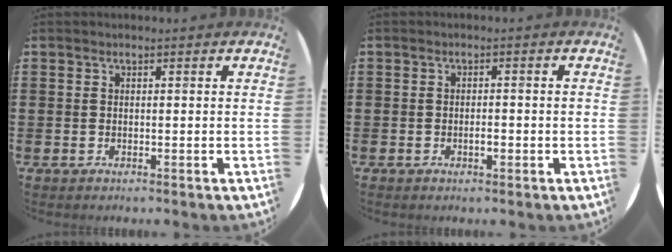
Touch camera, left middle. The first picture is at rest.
{"total": 1.3, "force": [-0.5, 0.5, 1.1], "torque": [-0.021, -0.002, -0.009]}